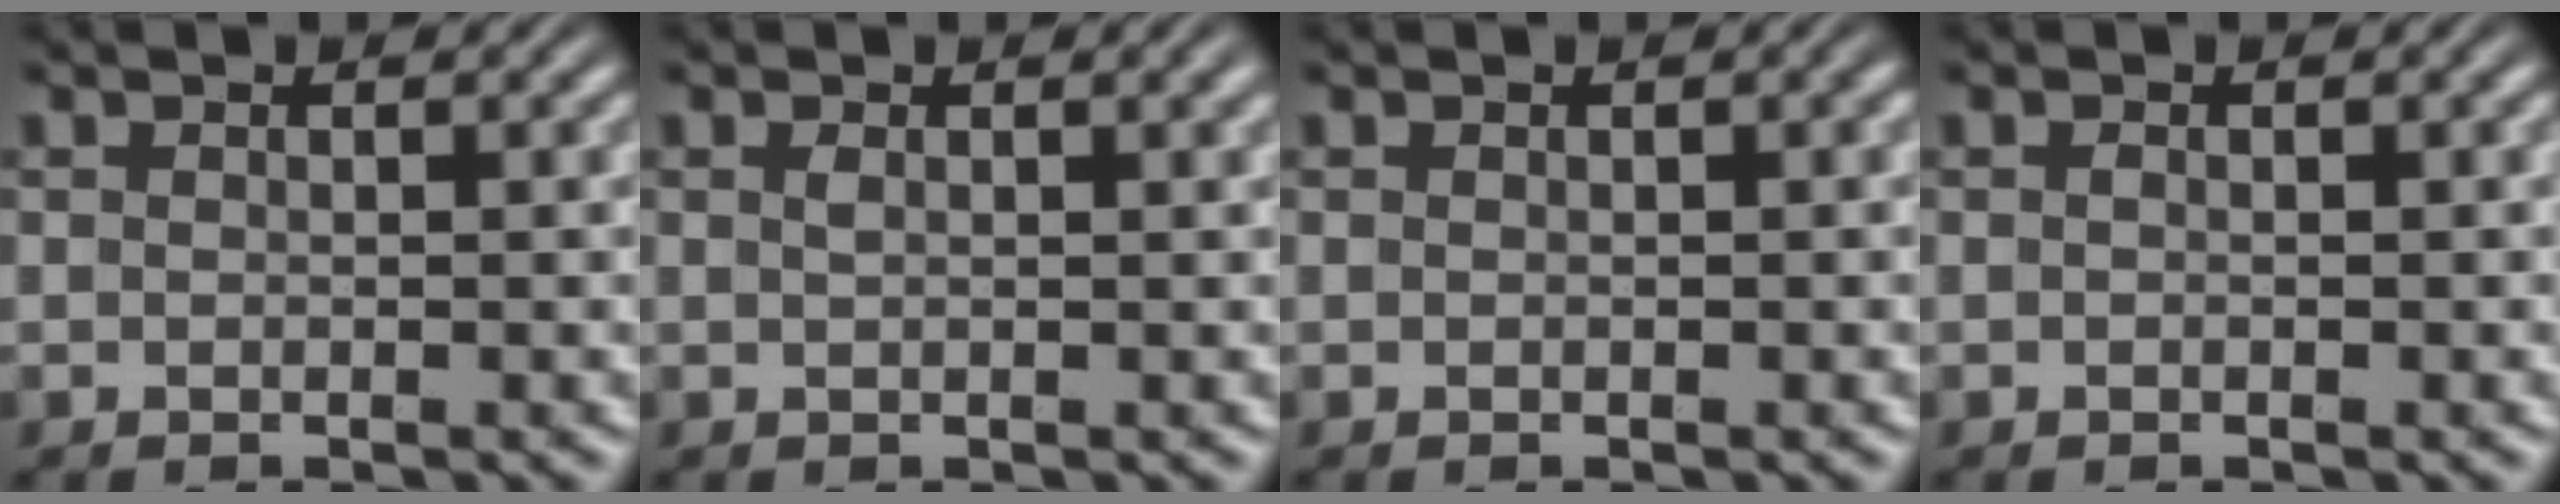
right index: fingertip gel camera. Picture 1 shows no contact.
{"total": 0.7, "force": [0.2, -0.4, 0.6], "torque": [-0.011, -0.003, 0.007]}
{"total": 0.0}
{"total": 0.0}